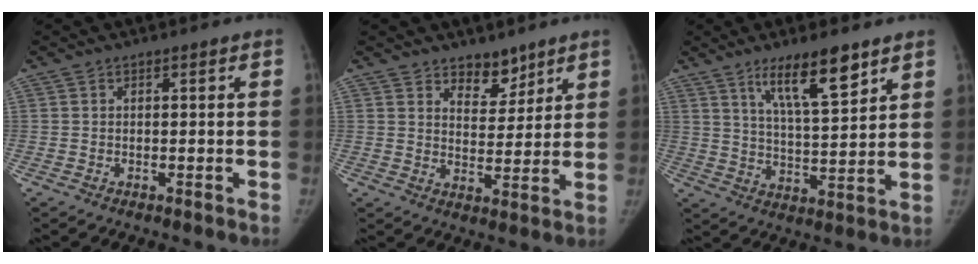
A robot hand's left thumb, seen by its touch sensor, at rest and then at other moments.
{"total": 6.4, "force": [4.9, 3.7, 1.9], "torque": [0.006, -0.036, 0.080]}
{"total": 11.6, "force": [7.4, 2.6, 8.6], "torque": [-0.132, -0.046, 0.132]}